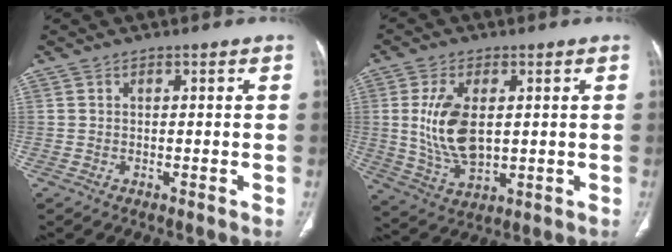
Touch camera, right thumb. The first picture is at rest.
{"total": 11.6, "force": [1.3, 6.2, 9.7], "torque": [-0.191, -0.013, 0.036]}